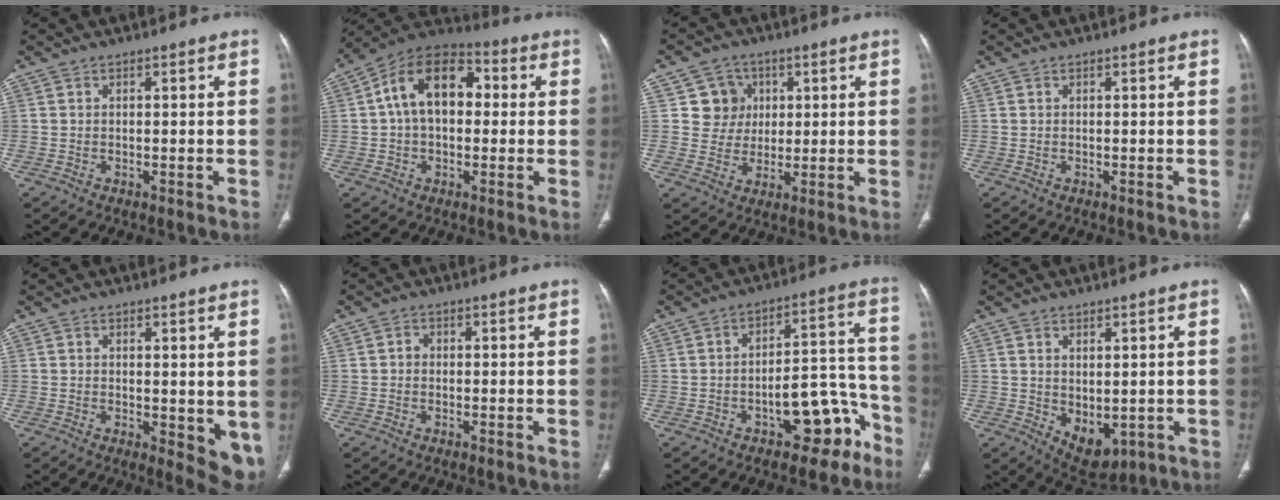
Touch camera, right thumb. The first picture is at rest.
{"total": 14.9, "force": [1.9, 9.7, 11.2], "torque": [-0.162, 0.035, 0.019]}
{"total": 7.0, "force": [1.9, 6.7, 1.1], "torque": [0.019, 0.001, 0.030]}
{"total": 0.0}
{"total": 6.5, "force": [0.2, 2.9, 5.9], "torque": [-0.061, -0.020, 0.008]}
{"total": 1.2, "force": [-0.1, 1.1, 0.5], "torque": [-0.001, 0.004, -0.006]}
{"total": 12.6, "force": [-7.2, 6.1, 8.3], "torque": [-0.059, 0.089, -0.097]}
{"total": 6.5, "force": [-0.5, 4.0, 5.1], "torque": [-0.060, -0.009, 0.017]}